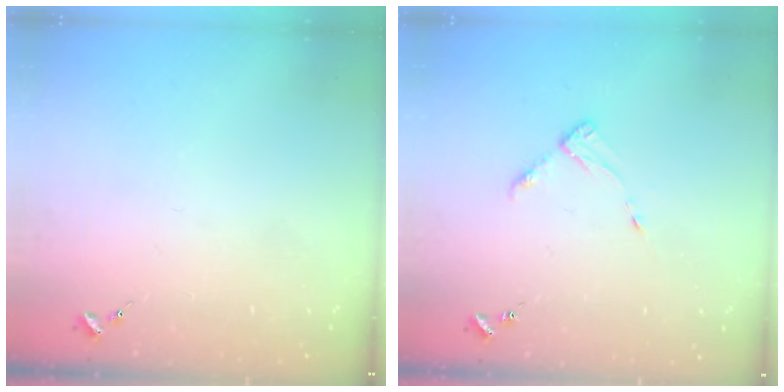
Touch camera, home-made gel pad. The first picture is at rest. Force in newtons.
{"total": 4.9, "press": 4.8, "slide": 0.6}